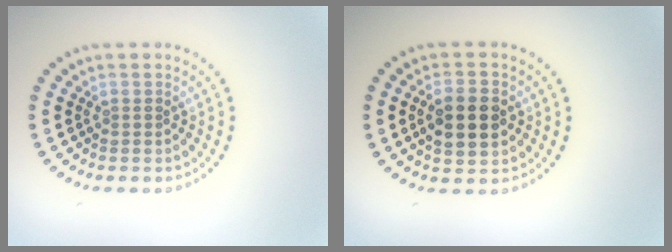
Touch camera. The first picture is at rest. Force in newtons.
{"total": 4.6, "press": 4.6, "slide": 0.2}